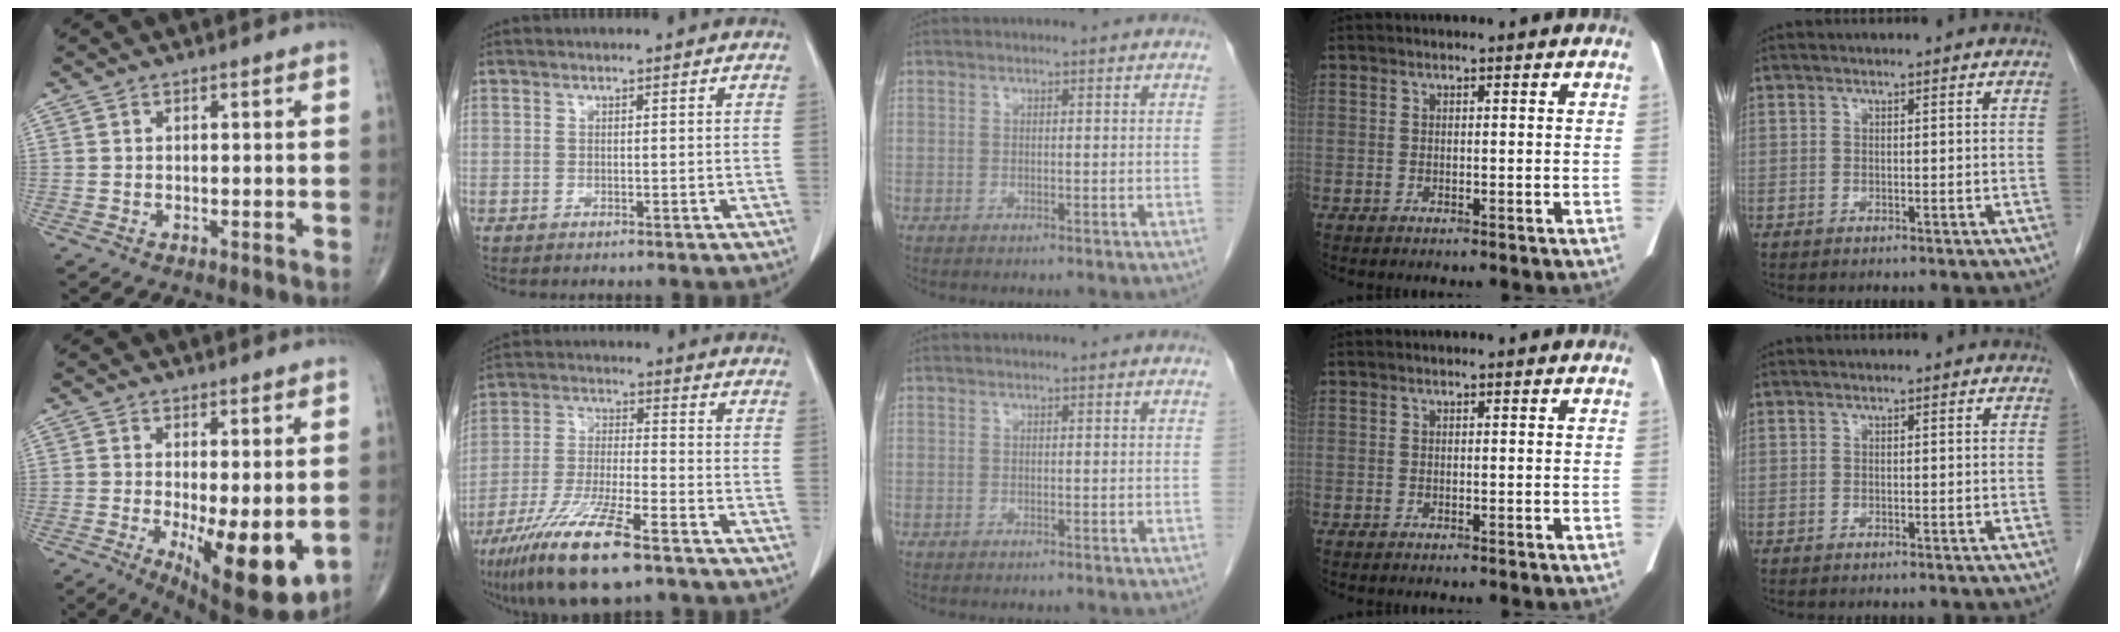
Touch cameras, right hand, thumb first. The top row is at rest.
{"thumb": {"total": 12.8, "force": [-2.5, 4.1, 11.8], "torque": [-0.168, -0.029, -0.023]}, "index": {"total": 14.6, "force": [-9.5, 2.0, 10.9], "torque": [-0.223, -0.035, -0.173]}}